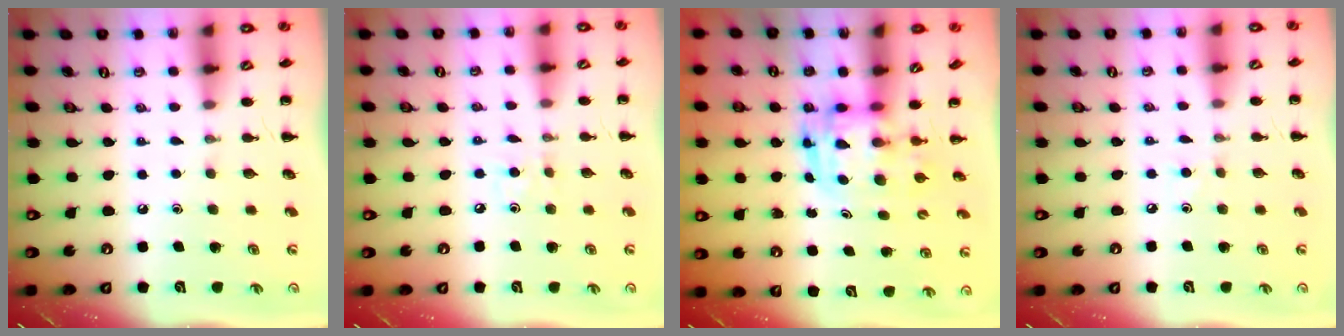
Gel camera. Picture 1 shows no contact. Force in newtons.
{"total": 3.4, "press": 3.2, "slide": 1.2}
{"total": 3.3, "press": 3.2, "slide": 0.6}
{"total": 2.4, "press": 2.3, "slide": 0.8}